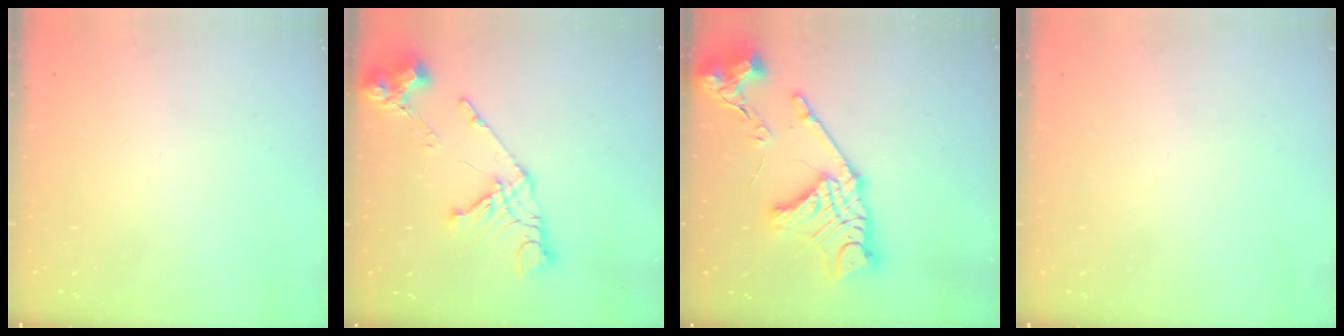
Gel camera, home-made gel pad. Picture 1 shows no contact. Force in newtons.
{"total": 14.6, "press": 14.5, "slide": 1.7}
{"total": 20.6, "press": 20.5, "slide": 2.0}
{"total": 0.0}